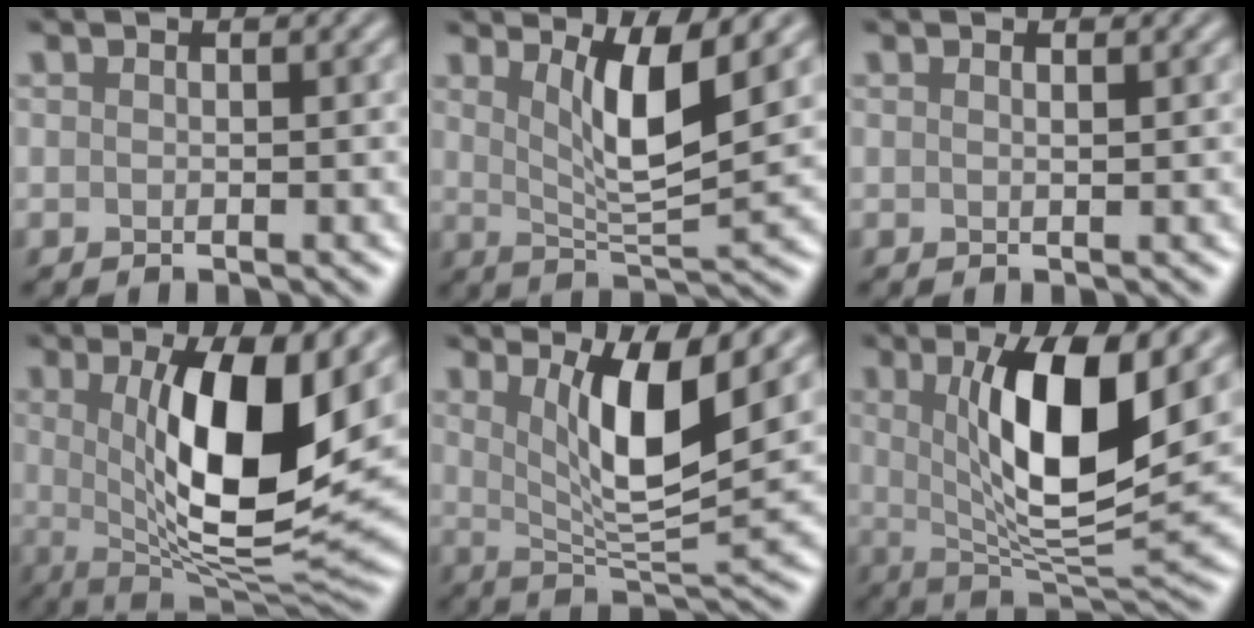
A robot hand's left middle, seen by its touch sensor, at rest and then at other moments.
{"total": 5.8, "force": [2.4, 1.3, 5.2], "torque": [-0.091, -0.010, 0.045]}
{"total": 0.6, "force": [0.4, 0.1, 0.5], "torque": [-0.002, 0.001, 0.004]}
{"total": 12.2, "force": [1.9, 3.9, 11.4], "torque": [-0.175, -0.010, 0.035]}
{"total": 7.5, "force": [2.6, 1.8, 6.8], "torque": [-0.116, -0.013, 0.048]}
{"total": 9.9, "force": [2.3, 2.8, 9.2], "torque": [-0.146, -0.015, 0.046]}